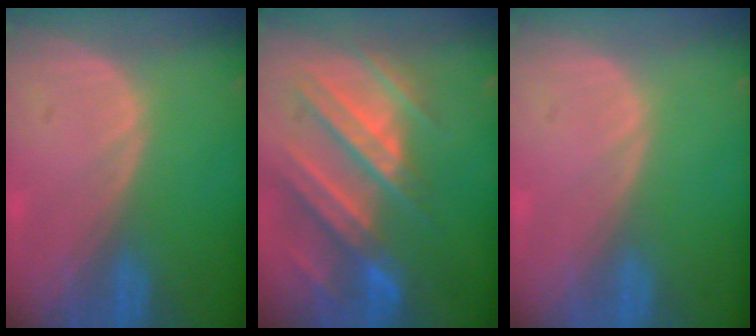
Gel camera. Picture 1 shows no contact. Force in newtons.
{"total": 11.1, "press": 9.8, "slide": 5.2}
{"total": 0.0}